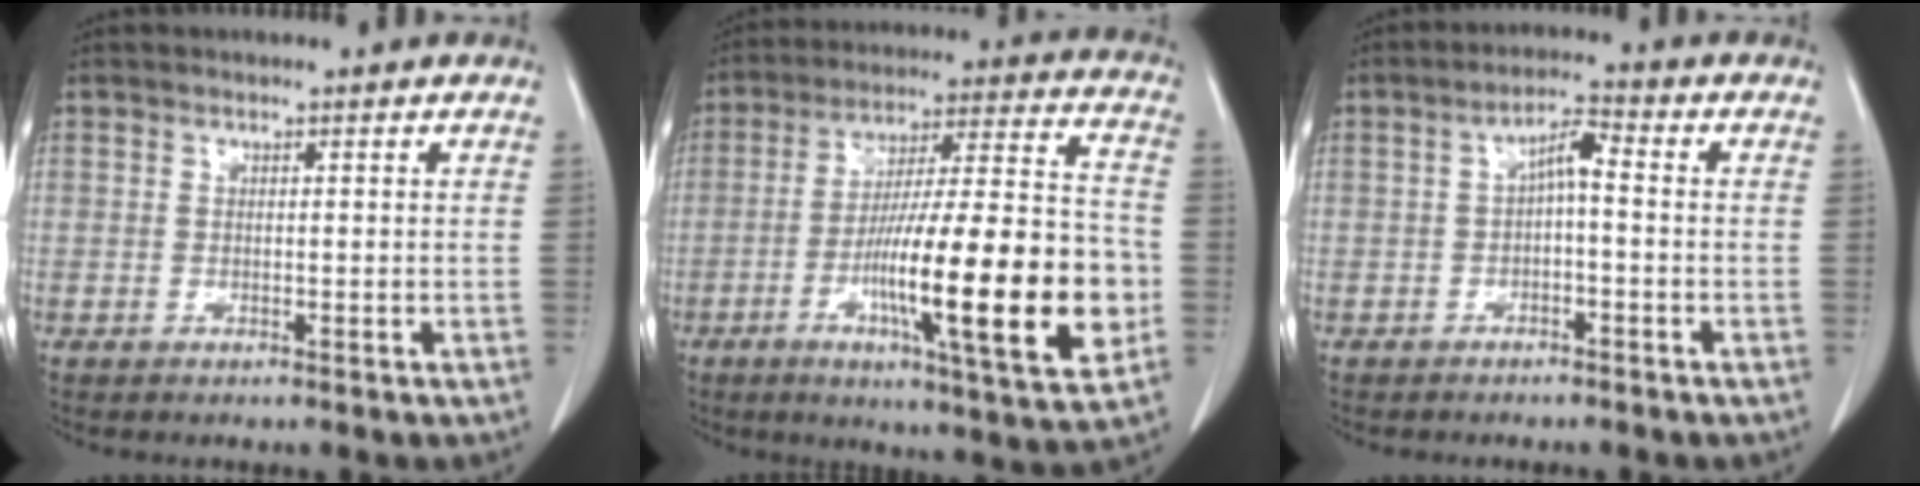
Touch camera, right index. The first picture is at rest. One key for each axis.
{"total": 23.0, "fx": -6.1, "fy": 2.1, "fz": 22.1, "tx": -0.336, "ty": -0.006, "tz": -0.092}
{"total": 3.9, "fx": -0.2, "fy": 1.0, "fz": 3.7, "tx": -0.064, "ty": 0.019, "tz": -0.005}